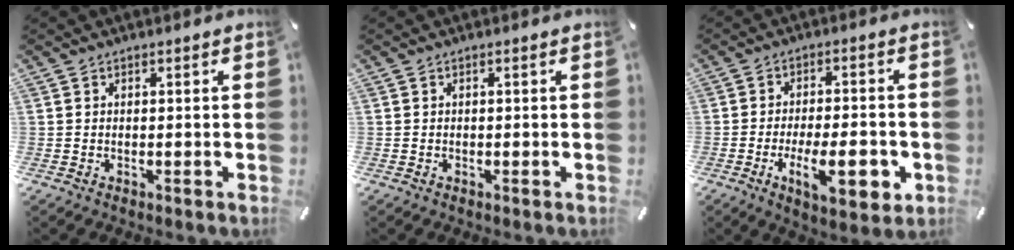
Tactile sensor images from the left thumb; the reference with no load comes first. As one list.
[{"total": 0.0}, {"total": 13.7, "force": [-3.9, 5.2, 12.0], "torque": [-0.184, -0.001, -0.058]}]